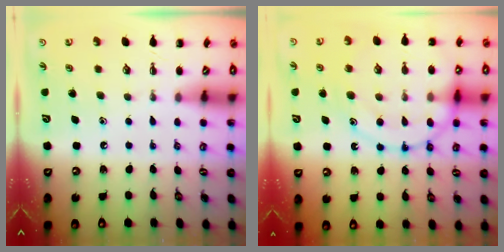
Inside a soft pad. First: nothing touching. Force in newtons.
{"total": 16.1, "press": 16.0, "slide": 1.4}